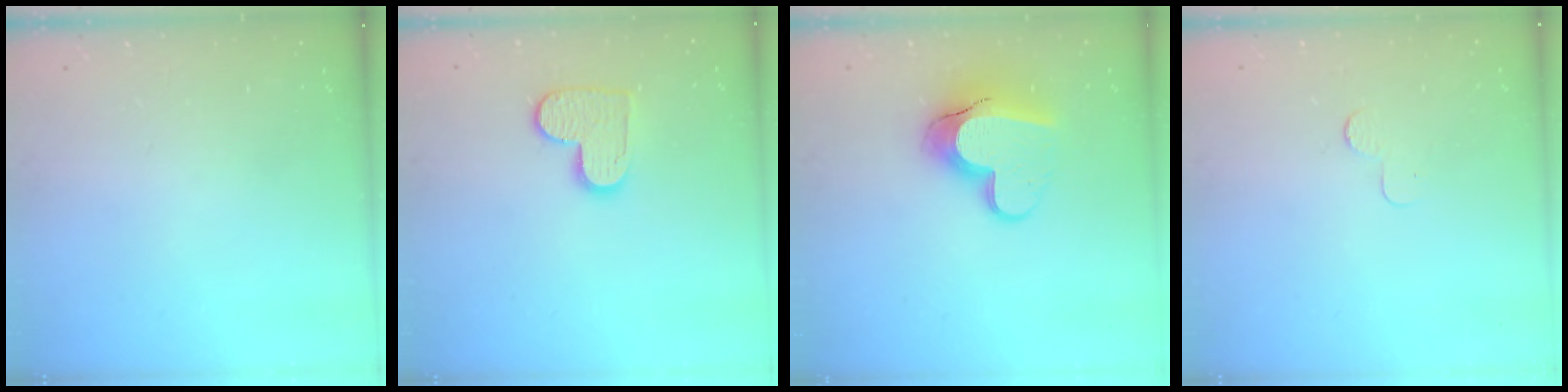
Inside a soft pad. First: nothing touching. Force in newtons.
{"total": 9.6, "press": 9.6, "slide": 0.6}
{"total": 14.1, "press": 14.1, "slide": 1.1}
{"total": 2.3, "press": 2.3, "slide": 0.2}